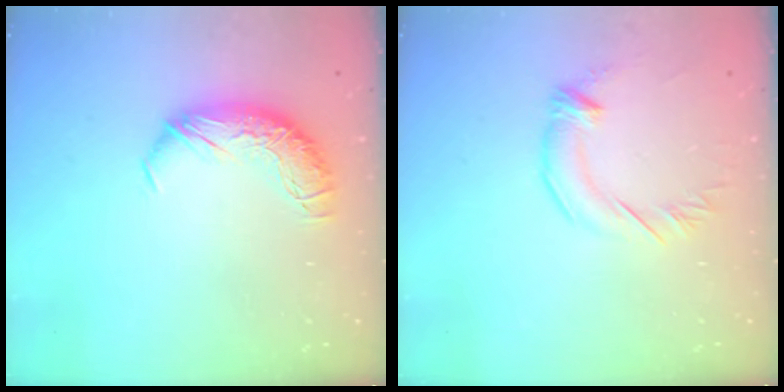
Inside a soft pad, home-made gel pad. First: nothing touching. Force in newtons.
{"total": 2.1, "press": 2.0, "slide": 0.5}